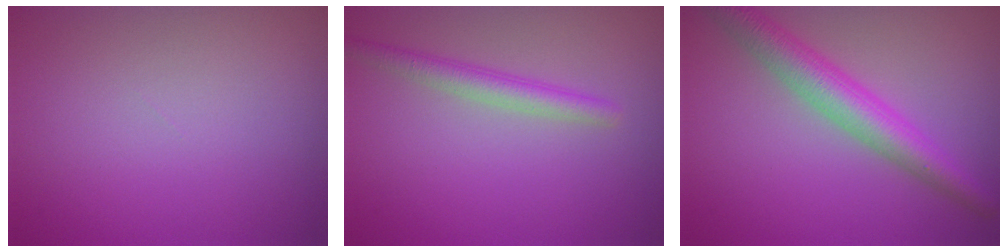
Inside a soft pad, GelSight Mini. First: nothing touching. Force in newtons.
{"total": 2.4, "press": 2.4, "slide": 0.1}
{"total": 4.9, "press": 4.9, "slide": 0.3}